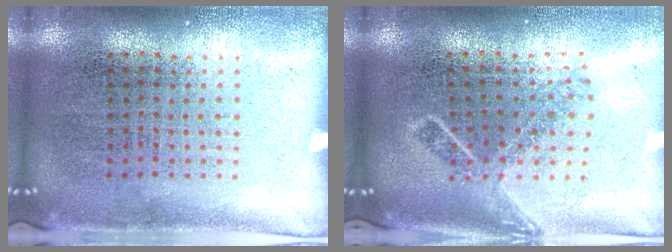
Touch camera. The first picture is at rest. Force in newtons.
{"total": 1.8, "press": 1.3, "slide": 1.2}